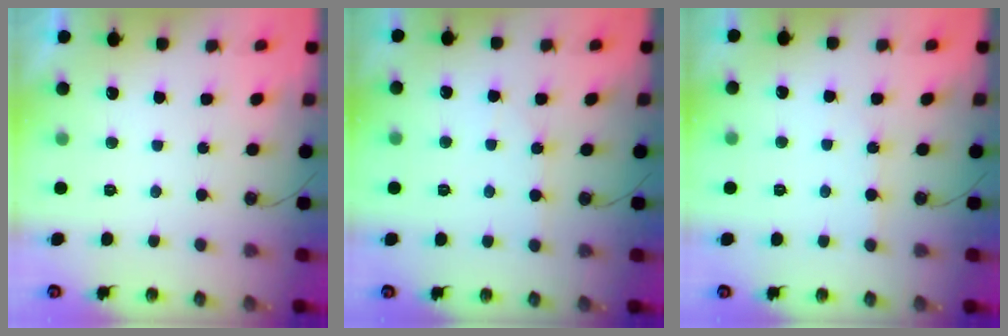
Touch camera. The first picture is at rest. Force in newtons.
{"total": 2.6, "press": 2.6, "slide": 0.4}
{"total": 2.0, "press": 2.0, "slide": 0.3}